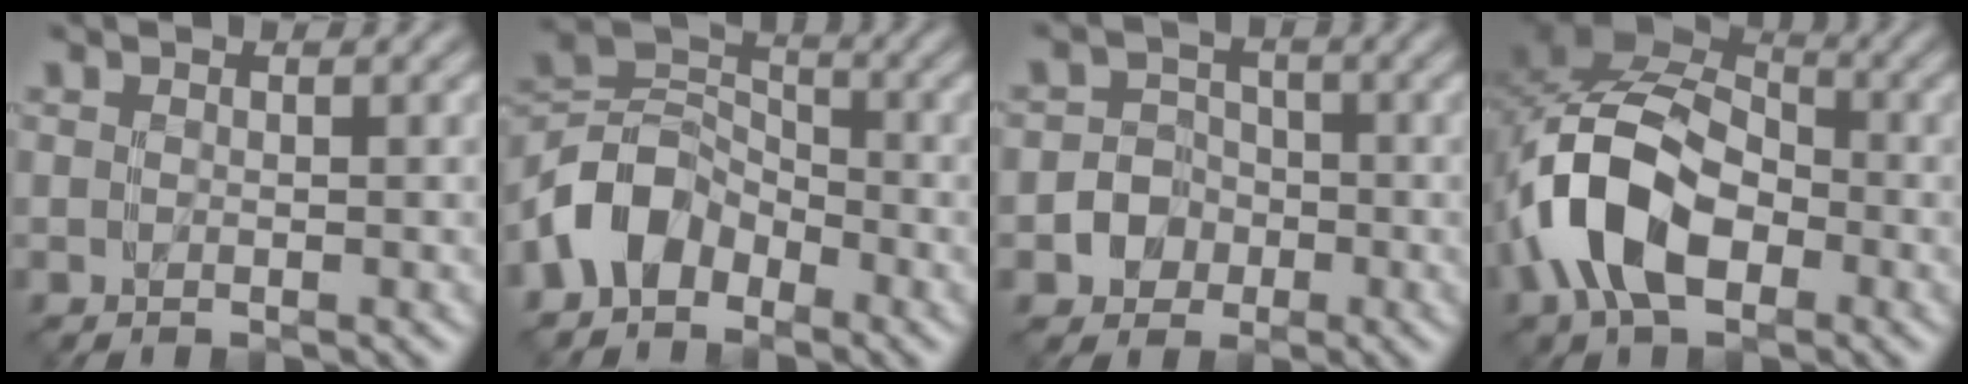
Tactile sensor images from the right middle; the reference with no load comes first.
{"total": 4.9, "force": [-3.2, 3.2, 1.8], "torque": [-0.038, 0.007, -0.067]}
{"total": 2.3, "force": [-1.1, 2.0, 0.1], "torque": [0.008, 0.002, -0.018]}
{"total": 9.7, "force": [-3.4, 6.0, 6.8], "torque": [-0.148, 0.012, -0.072]}